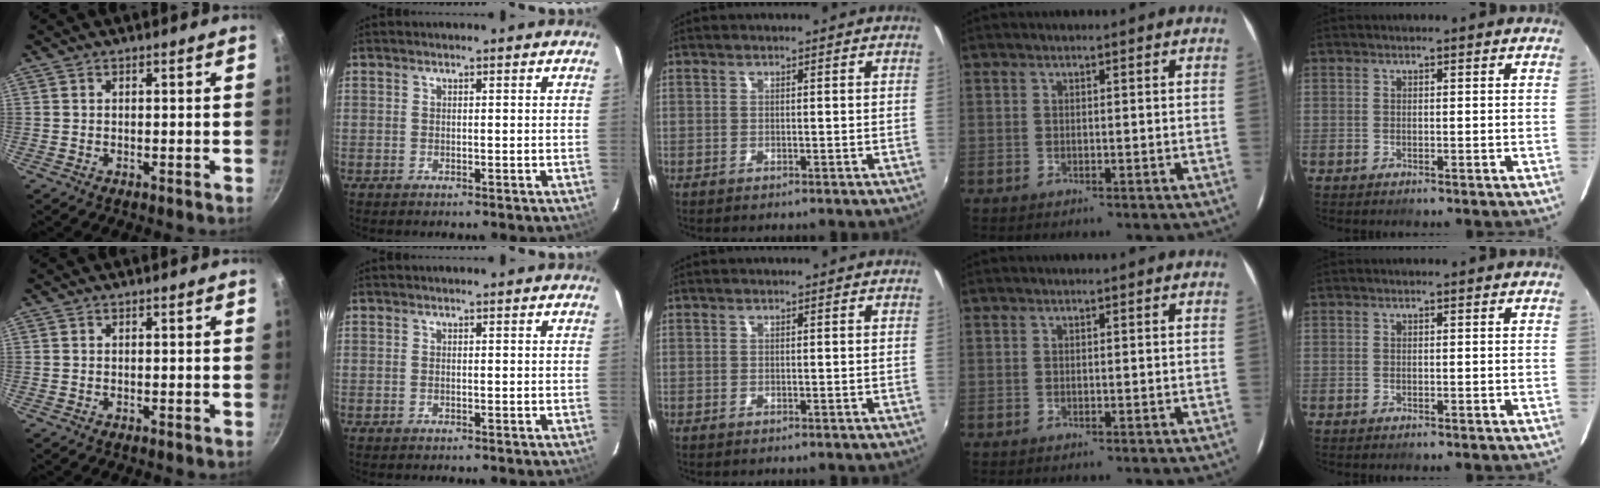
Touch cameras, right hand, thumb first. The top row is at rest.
{}